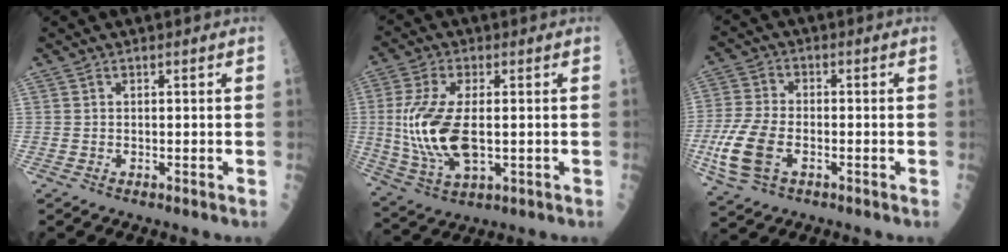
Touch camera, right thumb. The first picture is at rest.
{"total": 14.6, "force": [-0.3, 6.7, 13.0], "torque": [-0.278, -0.012, 0.004]}
{"total": 11.0, "force": [-3.2, 6.2, 8.5], "torque": [-0.196, 0.005, -0.063]}